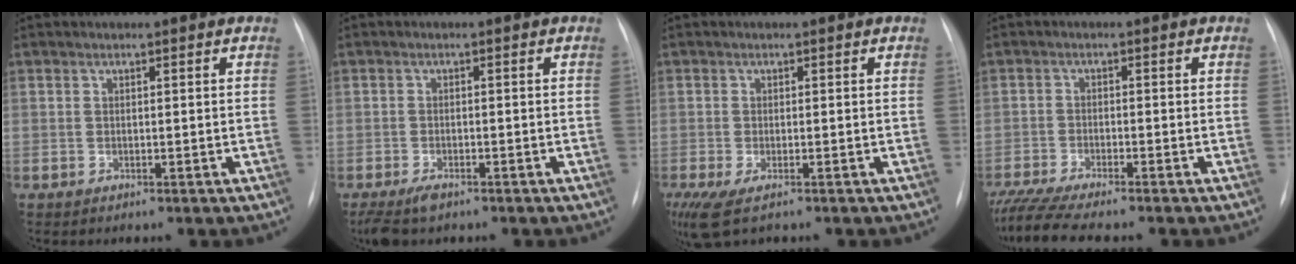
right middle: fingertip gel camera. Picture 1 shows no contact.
{"total": 4.3, "force": [-3.1, 1.6, 2.5], "torque": [-0.052, -0.010, -0.051]}
{"total": 6.6, "force": [-4.3, 2.2, 4.4], "torque": [-0.089, -0.021, -0.074]}
{"total": 8.6, "force": [-7.6, -0.2, 4.1], "torque": [-0.068, -0.020, -0.126]}